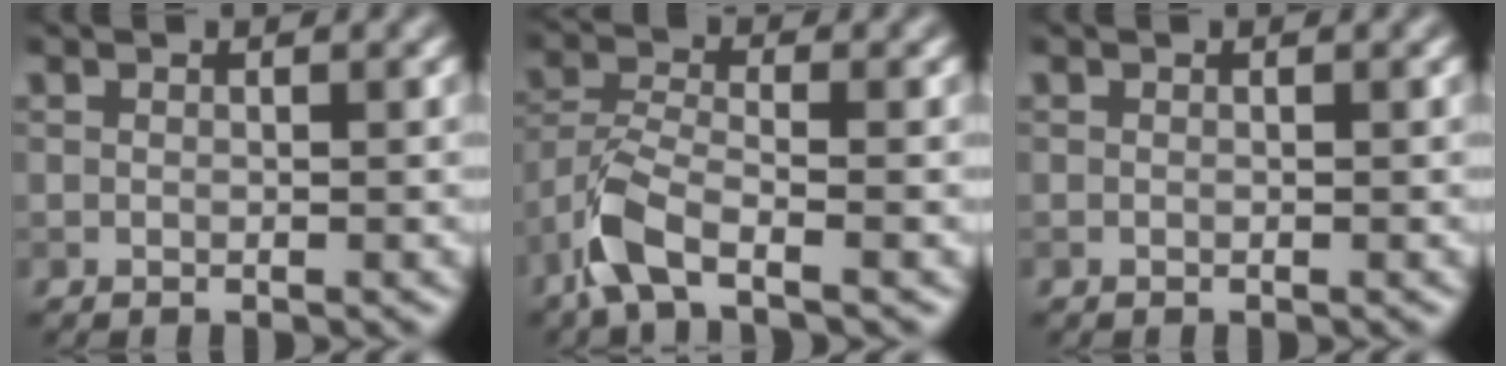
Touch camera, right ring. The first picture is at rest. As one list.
[{"total": 4.7, "force": [-3.1, 1.4, 3.2], "torque": [-0.071, -0.005, -0.074]}, {"total": 0.0}]